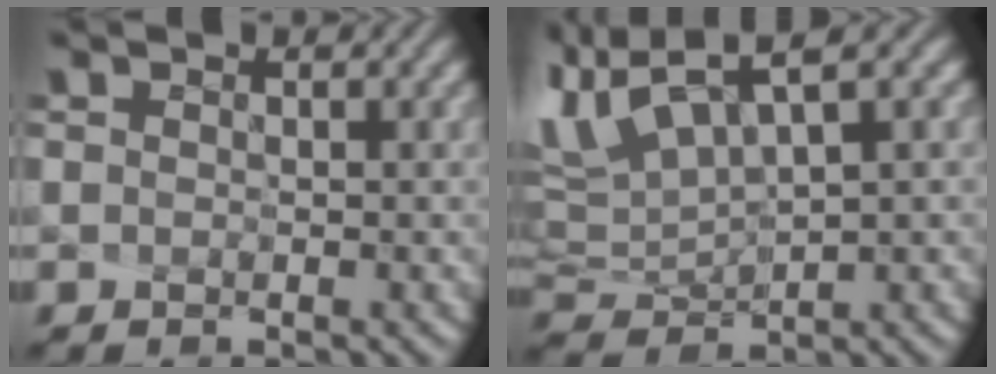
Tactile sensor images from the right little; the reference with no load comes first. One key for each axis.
{"total": 6.1, "fx": 4.3, "fy": 1.0, "fz": 4.2, "tx": -0.114, "ty": 0.002, "tz": 0.106}